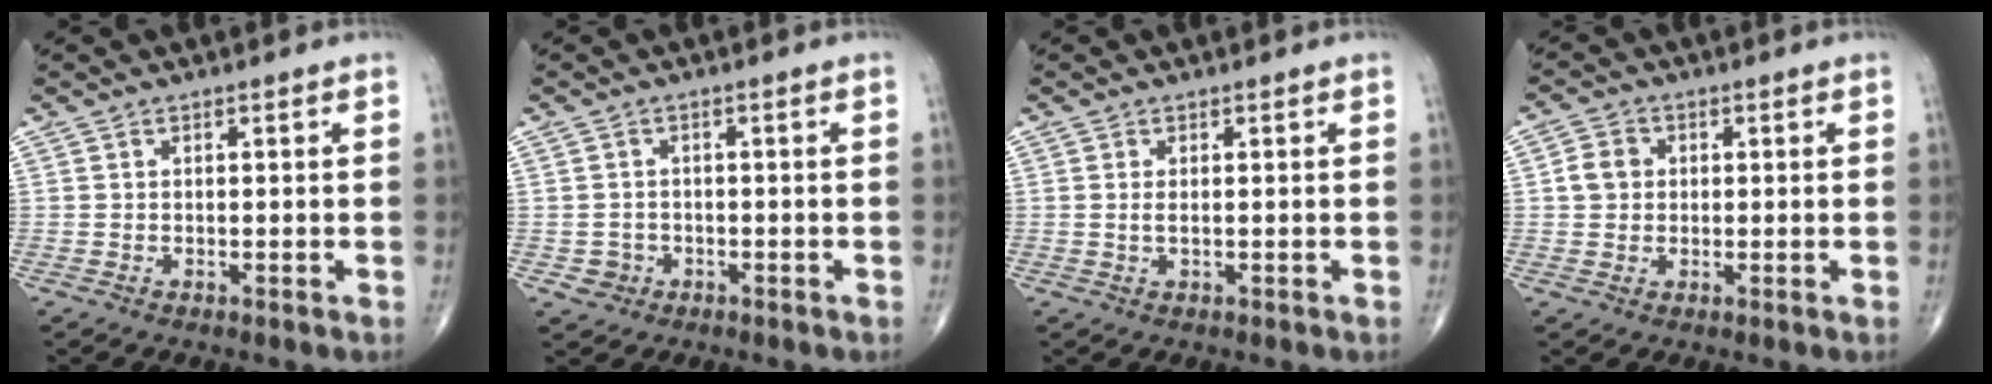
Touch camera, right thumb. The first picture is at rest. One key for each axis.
{"total": 2.3, "fx": -0.8, "fy": 2.1, "fz": 0.2, "tx": 0.007, "ty": 0.009, "tz": -0.014}
{"total": 0.9, "fx": 0.1, "fy": 0.2, "fz": 0.9, "tx": -0.022, "ty": -0.003, "tz": 0.005}
{"total": 4.1, "fx": 0.5, "fy": 3.6, "fz": 2.0, "tx": -0.025, "ty": 0.006, "tz": 0.003}